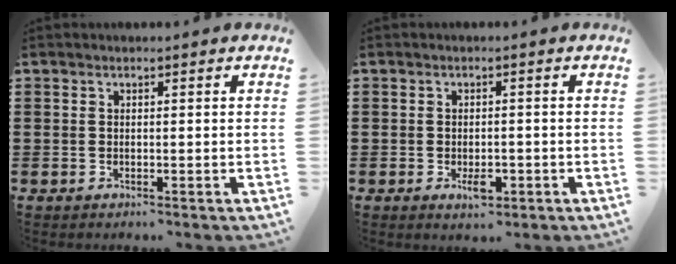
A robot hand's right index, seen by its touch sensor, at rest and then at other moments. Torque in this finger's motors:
{"motor_torque": [0.78, -0.26, 0.10, 0.05]}